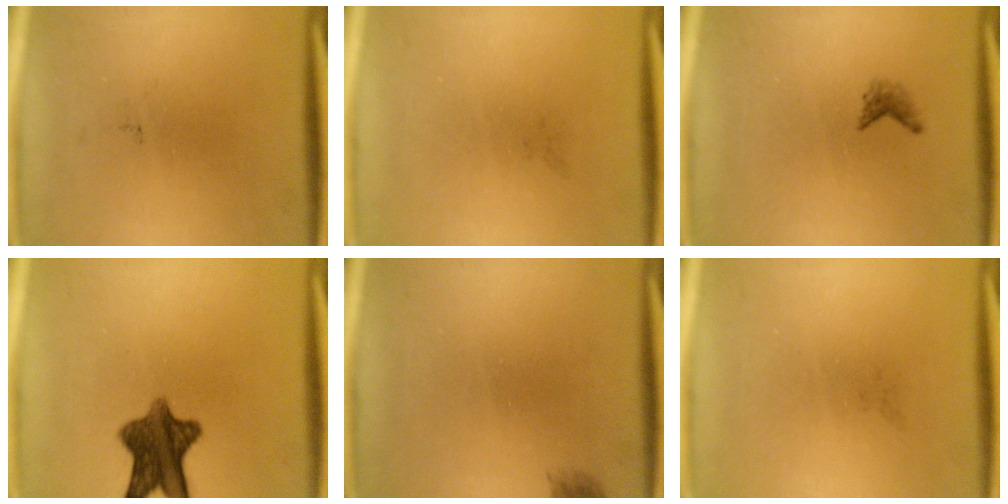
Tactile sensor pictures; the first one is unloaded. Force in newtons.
{"total": 0.0}
{"total": 1.1}
{"total": 9.2}
{"total": 1.1}
{"total": 0.0}